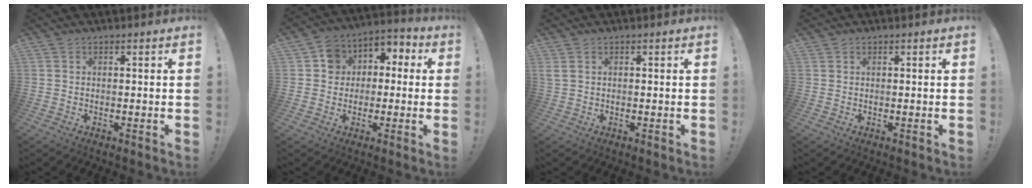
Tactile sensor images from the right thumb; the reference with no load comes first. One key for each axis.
{"total": 8.0, "fx": -0.4, "fy": 7.5, "fz": 2.8, "tx": -0.030, "ty": 0.008, "tz": -0.004}
{"total": 1.2, "fx": 0.6, "fy": 0.5, "fz": 0.9, "tx": -0.019, "ty": 0.001, "tz": 0.012}
{"total": 0.0}